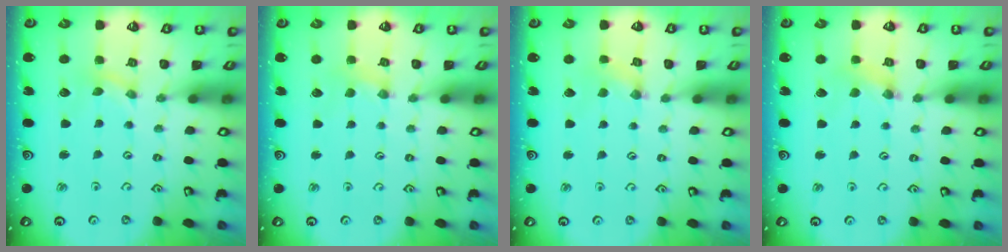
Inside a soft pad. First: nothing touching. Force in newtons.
{"total": 1.7, "press": 1.7, "slide": 0.3}
{"total": 0.6, "press": 0.5, "slide": 0.2}
{"total": 1.6, "press": 1.6, "slide": 0.3}